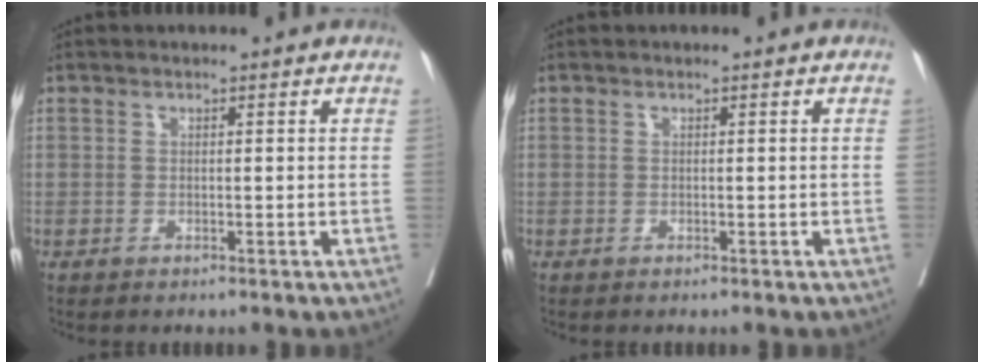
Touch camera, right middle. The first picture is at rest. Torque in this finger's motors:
{"motor_torque": [0.54, -0.75, 0.07, 0.05]}